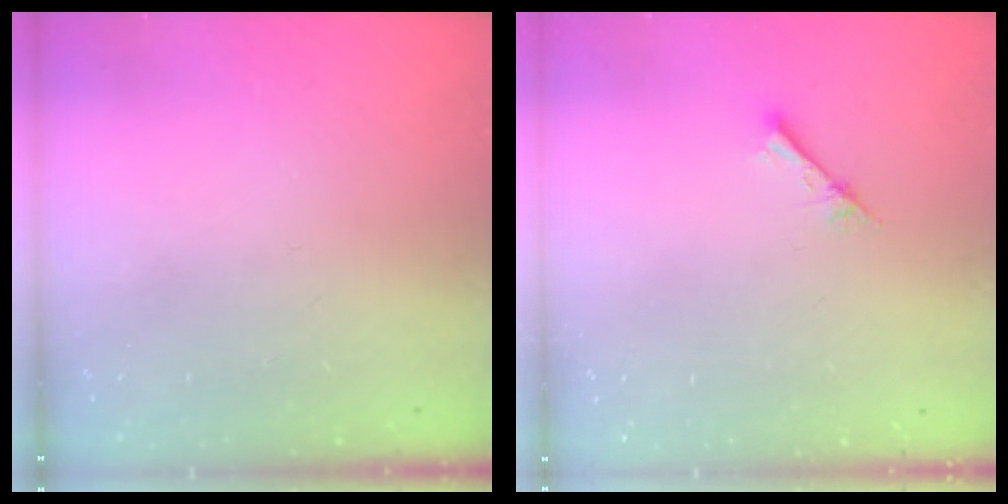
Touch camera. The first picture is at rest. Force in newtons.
{"total": 2.4, "press": 2.4, "slide": 0.3}